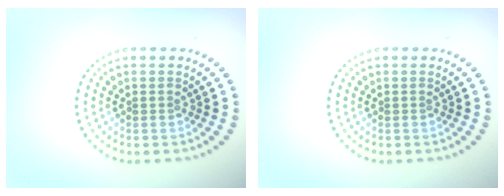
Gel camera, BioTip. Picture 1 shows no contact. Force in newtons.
{"total": 0.0}